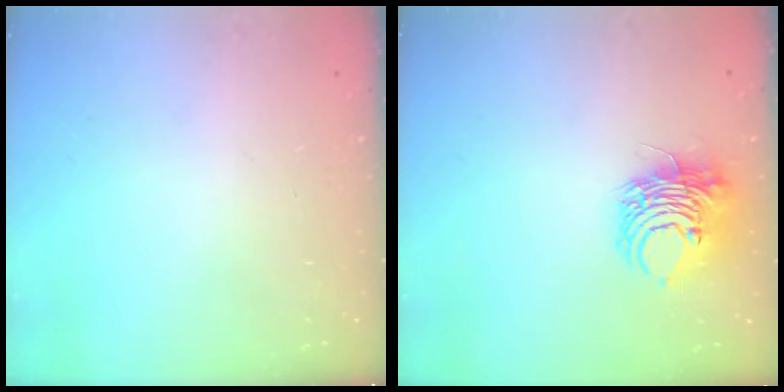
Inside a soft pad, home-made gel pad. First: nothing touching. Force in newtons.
{"total": 10.4, "press": 10.3, "slide": 1.3}